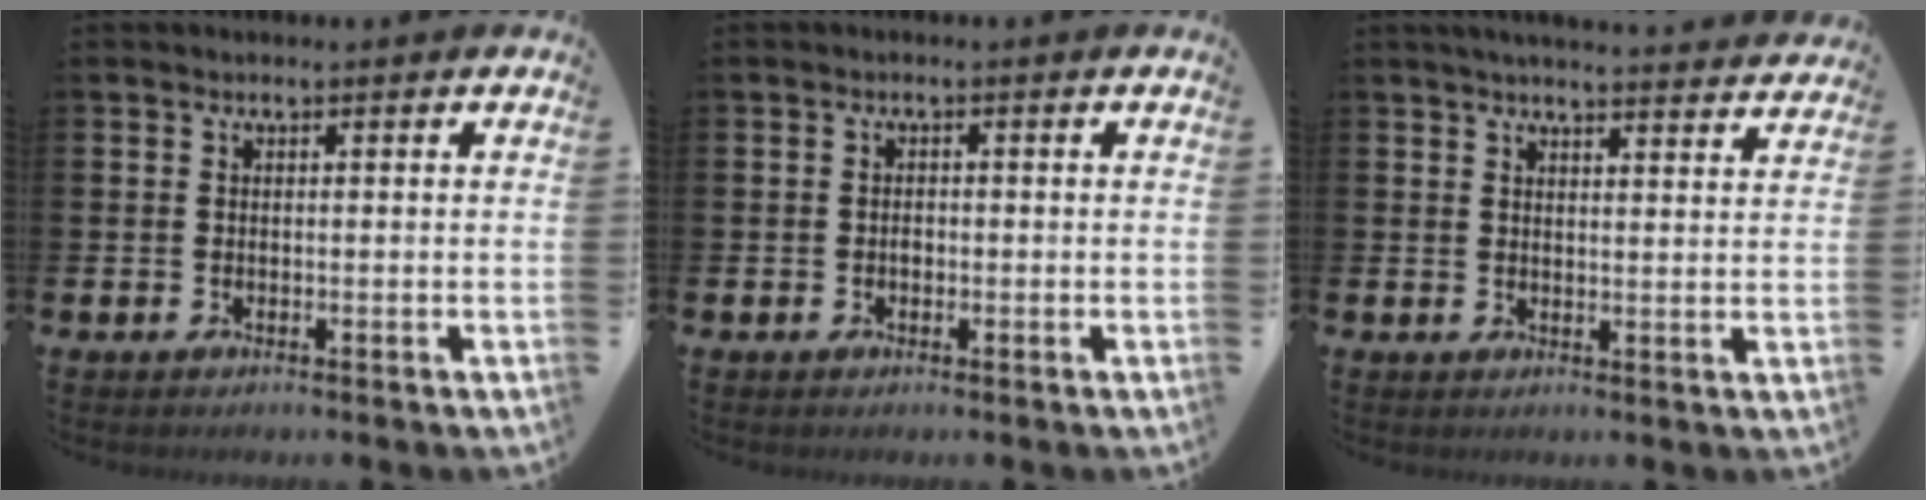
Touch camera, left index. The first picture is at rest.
{"total": 0.8, "force": [-0.2, 0.6, 0.5], "torque": [-0.010, 0.004, -0.004]}
{"total": 4.1, "force": [4.1, -0.3, 0.7], "torque": [-0.011, -0.026, 0.070]}